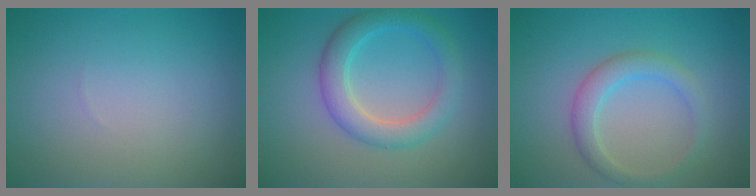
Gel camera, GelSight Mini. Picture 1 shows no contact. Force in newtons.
{"total": 4.0, "press": 4.0, "slide": 0.1}
{"total": 2.7, "press": 2.7, "slide": 0.0}